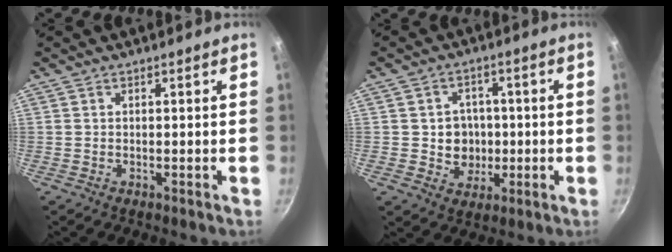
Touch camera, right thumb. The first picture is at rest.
{"total": 6.7, "force": [-0.5, 6.2, 2.4], "torque": [-0.002, 0.010, -0.003]}